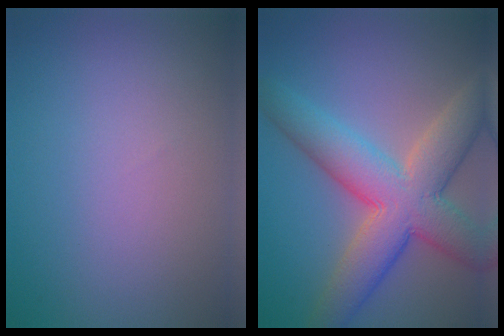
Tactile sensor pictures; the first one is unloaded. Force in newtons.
{"total": 9.4, "press": 9.4, "slide": 0.6}